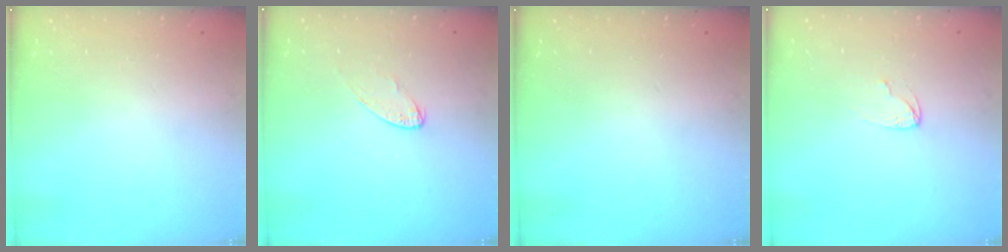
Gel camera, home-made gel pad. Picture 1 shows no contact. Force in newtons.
{"total": 3.9, "press": 3.9, "slide": 0.4}
{"total": 0.0}
{"total": 3.8, "press": 3.7, "slide": 0.4}